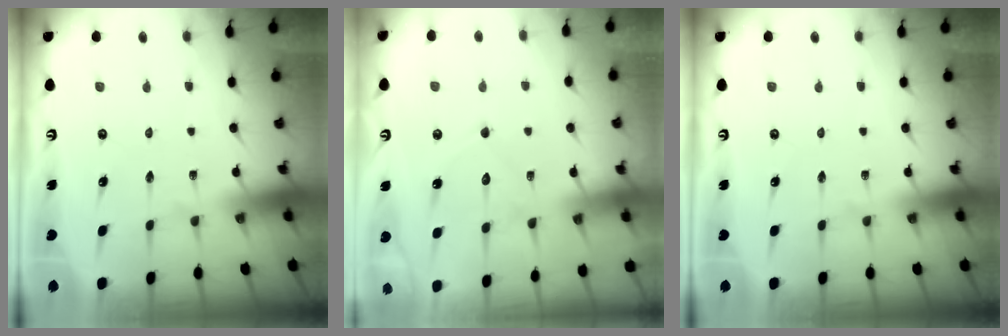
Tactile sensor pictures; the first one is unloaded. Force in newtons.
{"total": 8.4, "press": 8.4, "slide": 0.7}
{"total": 0.0}